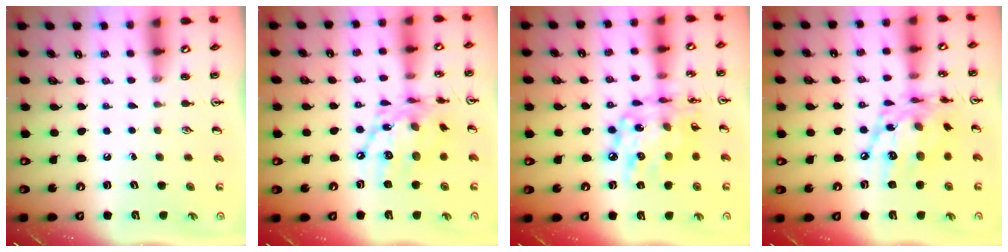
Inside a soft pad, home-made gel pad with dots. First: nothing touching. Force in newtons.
{"total": 15.0, "press": 14.9, "slide": 1.1}
{"total": 15.3, "press": 15.3, "slide": 1.1}
{"total": 14.9, "press": 14.9, "slide": 0.8}